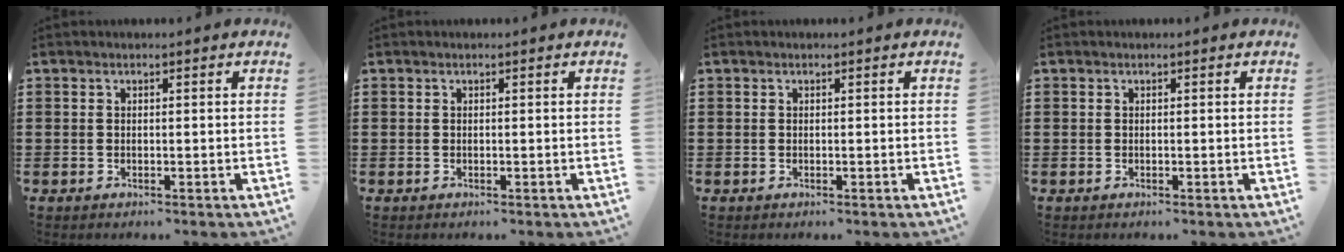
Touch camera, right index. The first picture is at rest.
{"total": 0.0}
{"total": 0.0}
{"total": 0.0}